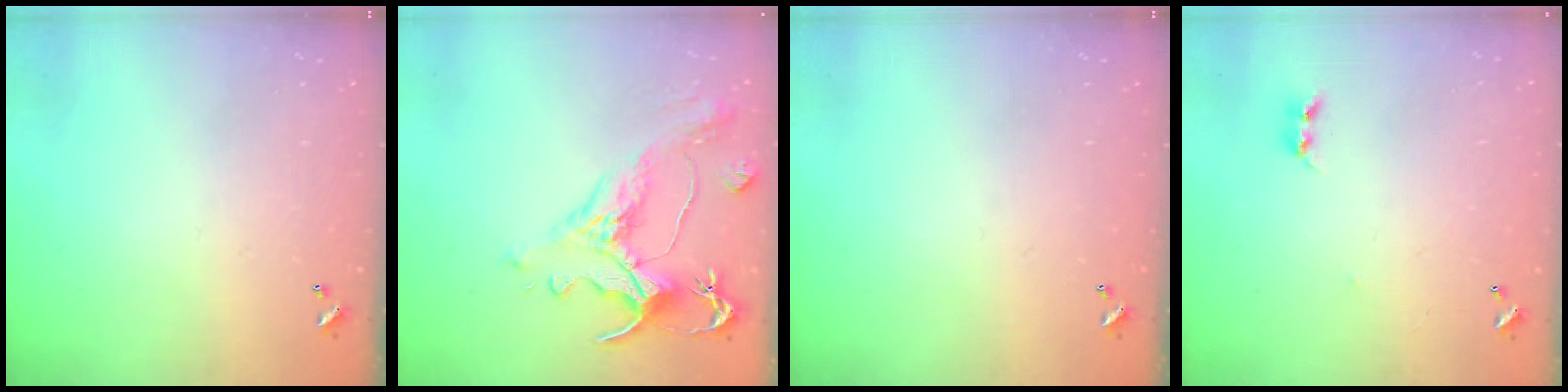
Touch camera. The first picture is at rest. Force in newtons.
{"total": 1.5, "press": 0.1, "slide": 1.5}
{"total": 0.0}
{"total": 2.2, "press": 2.2, "slide": 0.4}